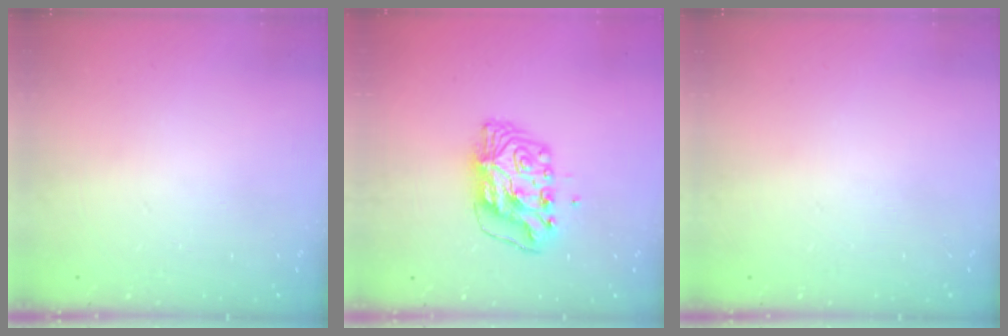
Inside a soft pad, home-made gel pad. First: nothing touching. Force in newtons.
{"total": 9.2, "press": 9.2, "slide": 1.0}
{"total": 0.0}